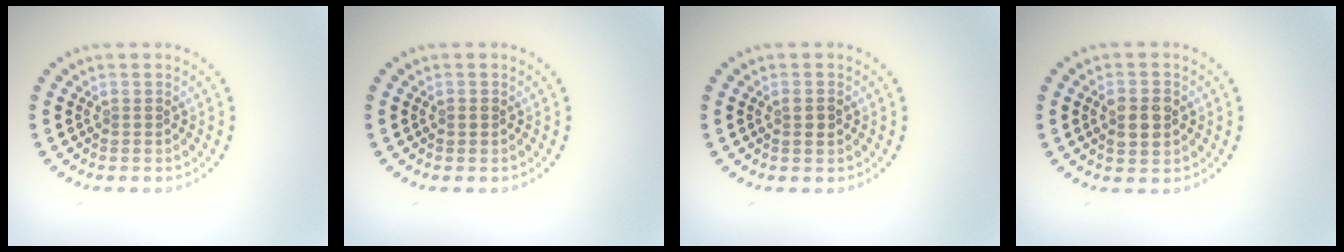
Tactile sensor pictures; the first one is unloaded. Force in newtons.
{"total": 0.6, "press": 0.6, "slide": 0.1}
{"total": 1.2, "press": 1.1, "slide": 0.4}
{"total": 2.8, "press": 2.8, "slide": 0.2}